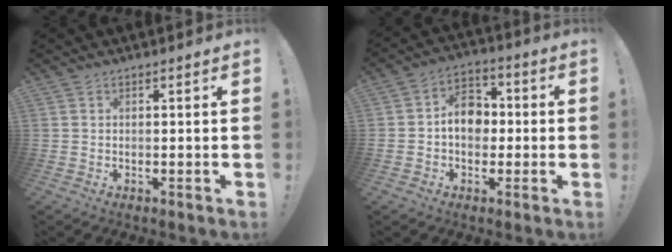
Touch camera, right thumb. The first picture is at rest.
{"total": 10.3, "force": [-0.1, 8.1, 6.5], "torque": [-0.098, 0.015, 0.002]}